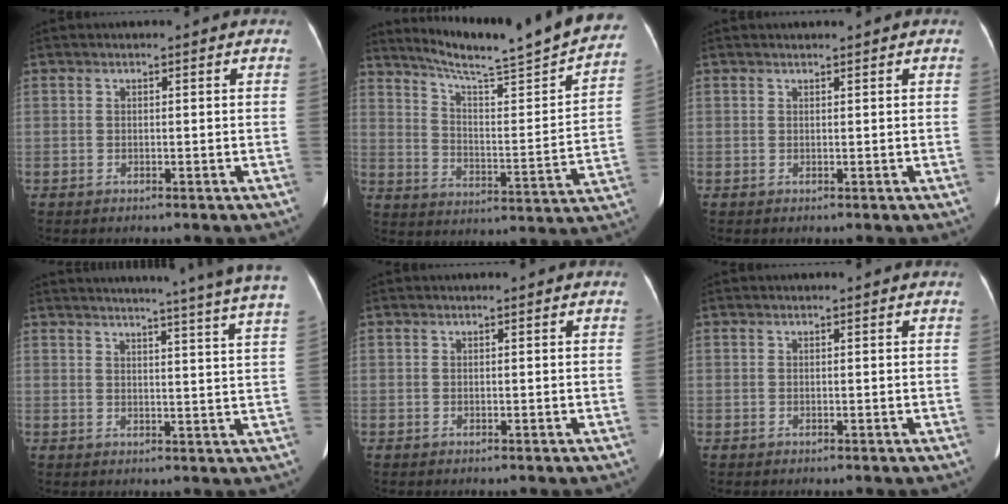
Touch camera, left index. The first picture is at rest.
{"total": 24.7, "force": [22.5, 0.2, 10.3], "torque": [-0.161, -0.067, 0.303]}
{"total": 0.8, "force": [0.8, -0.1, 0.2], "torque": [-0.006, 0.007, 0.017]}
{"total": 21.8, "force": [19.5, -1.7, 9.5], "torque": [-0.137, -0.055, 0.227]}
{"total": 0.0}
{"total": 0.0}